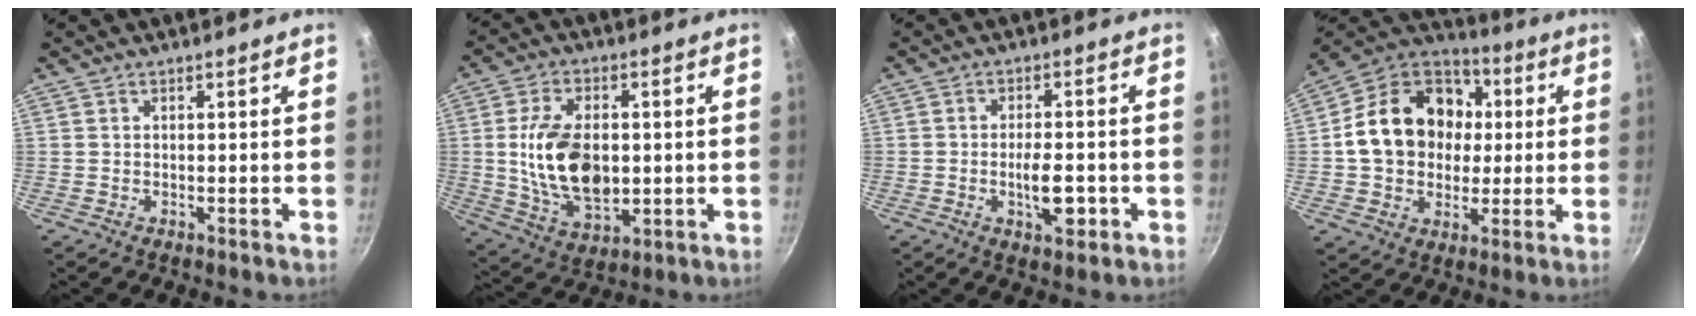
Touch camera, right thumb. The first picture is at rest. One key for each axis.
{"total": 15.3, "fx": 0.3, "fy": 9.2, "fz": 12.2, "tx": -0.205, "ty": -0.005, "tz": 0.011}
{"total": 6.4, "fx": -2.0, "fy": 2.8, "fz": 5.5, "tx": -0.072, "ty": 0.007, "tz": -0.030}
{"total": 20.2, "fx": 1.9, "fy": 16.2, "fz": 11.9, "tx": -0.181, "ty": 0.030, "tz": 0.026}